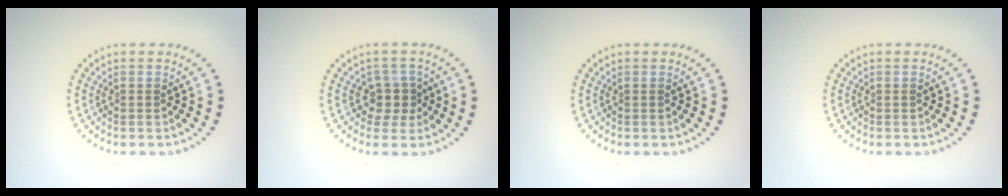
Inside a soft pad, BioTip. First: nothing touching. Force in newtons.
{"total": 2.5, "press": 2.0, "slide": 1.4}
{"total": 0.0}
{"total": 0.0}